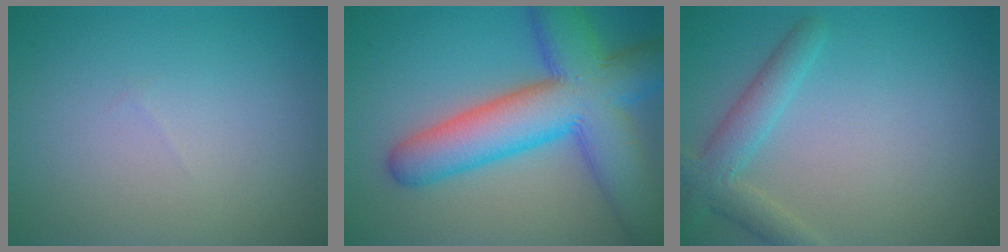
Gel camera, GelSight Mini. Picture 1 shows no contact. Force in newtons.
{"total": 11.9, "press": 11.9, "slide": 0.3}
{"total": 3.4, "press": 3.4, "slide": 0.2}